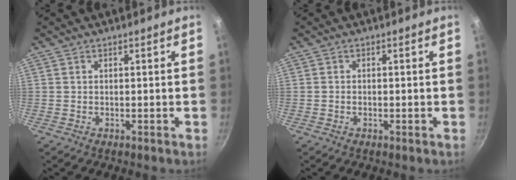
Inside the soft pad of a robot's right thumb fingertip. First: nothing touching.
{"total": 0.6, "force": [-0.2, 0.5, 0.4], "torque": [-0.006, 0.002, -0.005]}